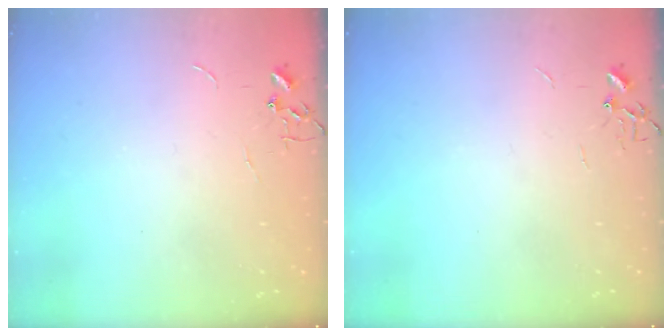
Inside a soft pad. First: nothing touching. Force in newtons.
{"total": 0.0}